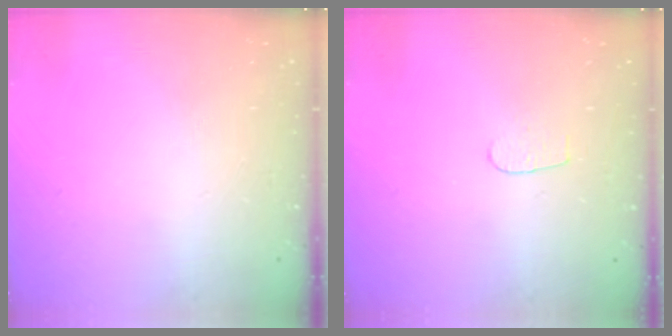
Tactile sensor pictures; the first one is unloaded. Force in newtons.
{"total": 3.7, "press": 3.6, "slide": 0.4}